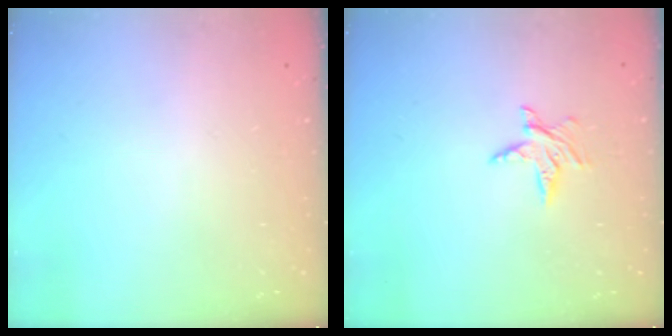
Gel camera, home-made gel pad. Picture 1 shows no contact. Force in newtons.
{"total": 5.2, "press": 5.2, "slide": 0.5}